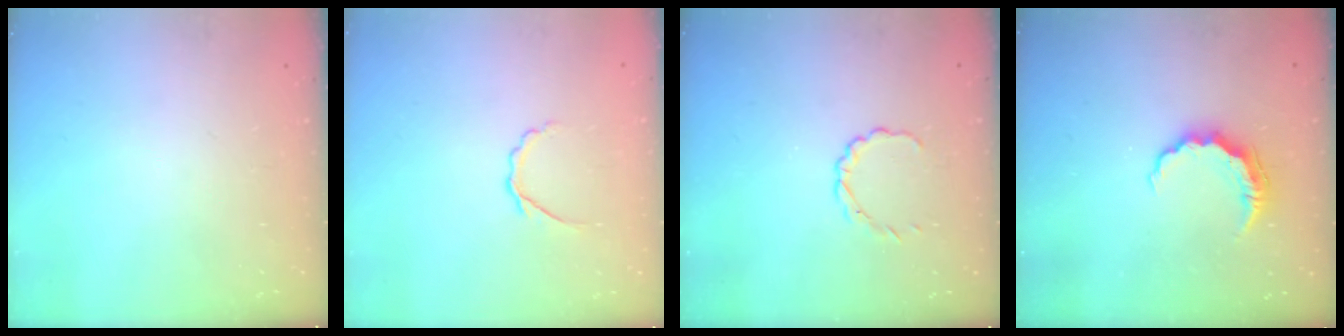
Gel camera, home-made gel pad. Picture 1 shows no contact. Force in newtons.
{"total": 2.8, "press": 2.7, "slide": 0.9}
{"total": 2.8, "press": 2.7, "slide": 0.9}
{"total": 6.9, "press": 6.8, "slide": 0.7}